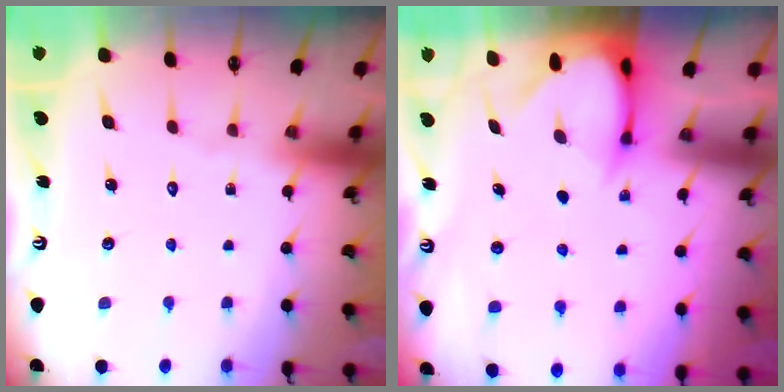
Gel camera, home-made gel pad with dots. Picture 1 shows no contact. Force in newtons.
{"total": 3.5, "press": 3.4, "slide": 0.3}